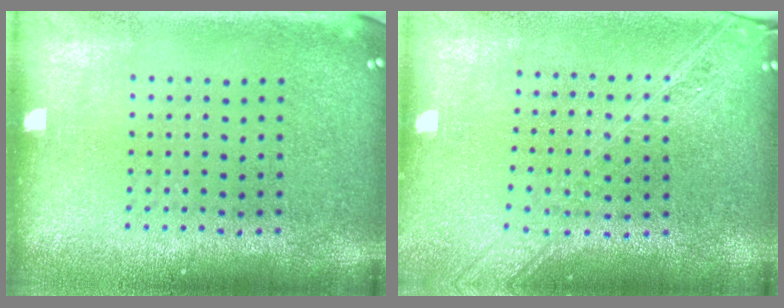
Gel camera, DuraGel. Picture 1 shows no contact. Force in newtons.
{"total": 2.2, "press": 1.9, "slide": 1.2}